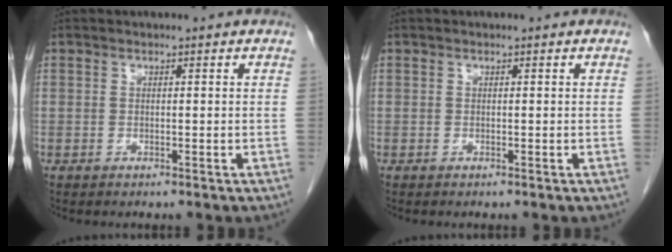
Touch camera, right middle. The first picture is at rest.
{"total": 0.0}